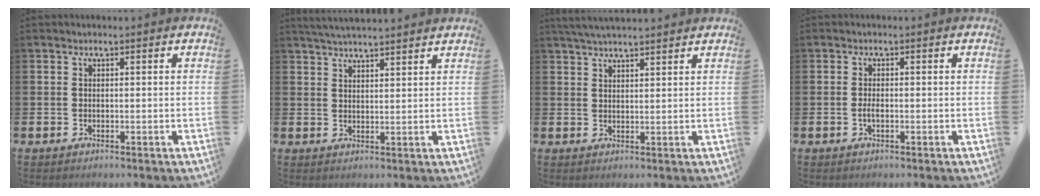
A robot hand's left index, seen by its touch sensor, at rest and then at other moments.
{"total": 3.8, "force": [3.8, -0.1, 0.5], "torque": [-0.017, -0.015, 0.070]}
{"total": 3.6, "force": [3.4, 0.3, 1.0], "torque": [-0.022, -0.008, 0.062]}
{"total": 1.2, "force": [-0.3, 0.5, 1.1], "torque": [-0.013, -0.002, -0.008]}